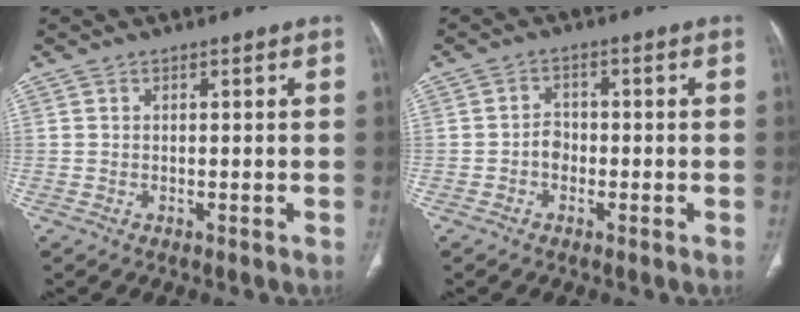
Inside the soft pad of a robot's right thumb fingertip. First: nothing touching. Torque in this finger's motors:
{"motor_torque": [0.06, -0.15, 0.36, 0.17, -0.02]}